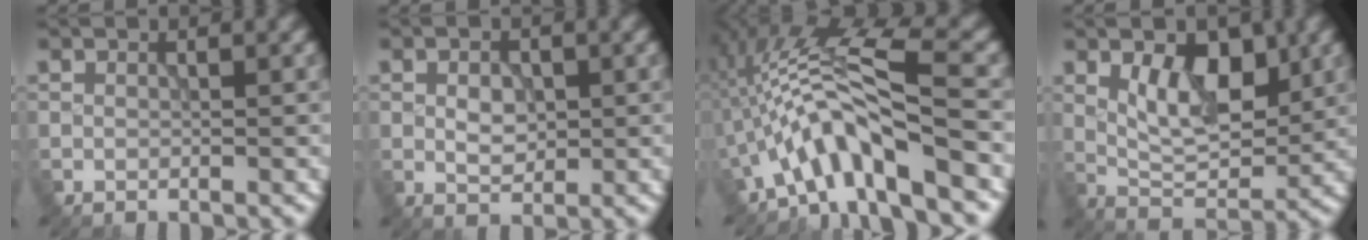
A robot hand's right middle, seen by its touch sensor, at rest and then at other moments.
{"total": 2.4, "force": [0.1, 1.6, 1.8], "torque": [-0.029, 0.001, 0.000]}
{"total": 7.6, "force": [-3.1, 1.7, 6.8], "torque": [-0.119, 0.021, -0.062]}
{"total": 5.7, "force": [1.8, 3.1, 4.5], "torque": [-0.076, -0.006, 0.033]}